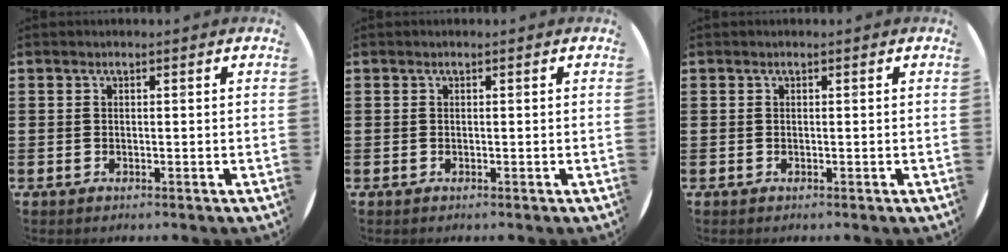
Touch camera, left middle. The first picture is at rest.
{"total": 0.0}
{"total": 0.0}